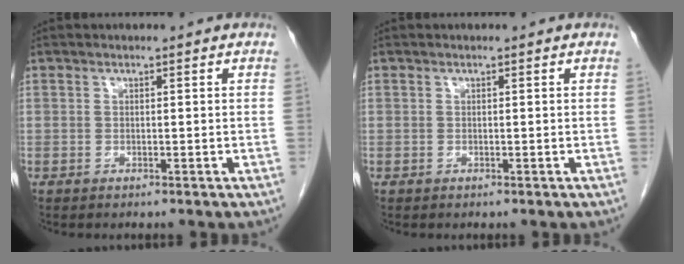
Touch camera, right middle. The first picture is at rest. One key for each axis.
{"total": 0.0}